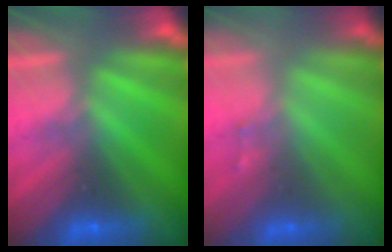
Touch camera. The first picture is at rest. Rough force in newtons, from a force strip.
{"total": 1.5}